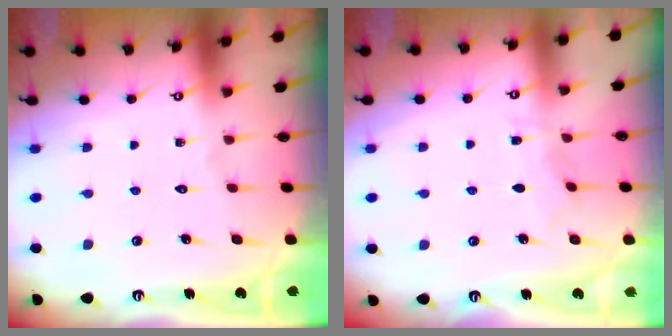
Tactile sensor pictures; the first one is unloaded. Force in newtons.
{"total": 4.2, "press": 4.2, "slide": 0.1}